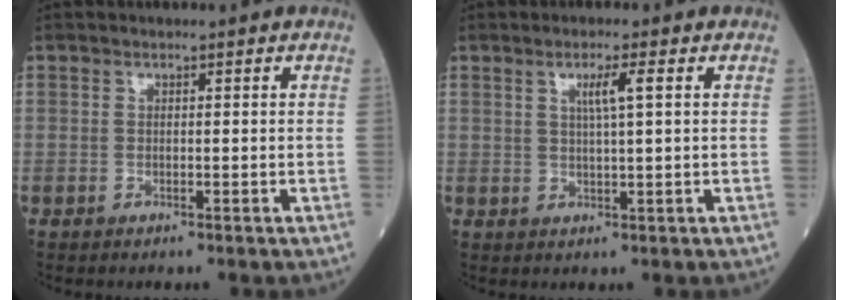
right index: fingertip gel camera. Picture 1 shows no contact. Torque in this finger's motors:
{"motor_torque": [0.14, 0.15, 0.06, 0.06]}